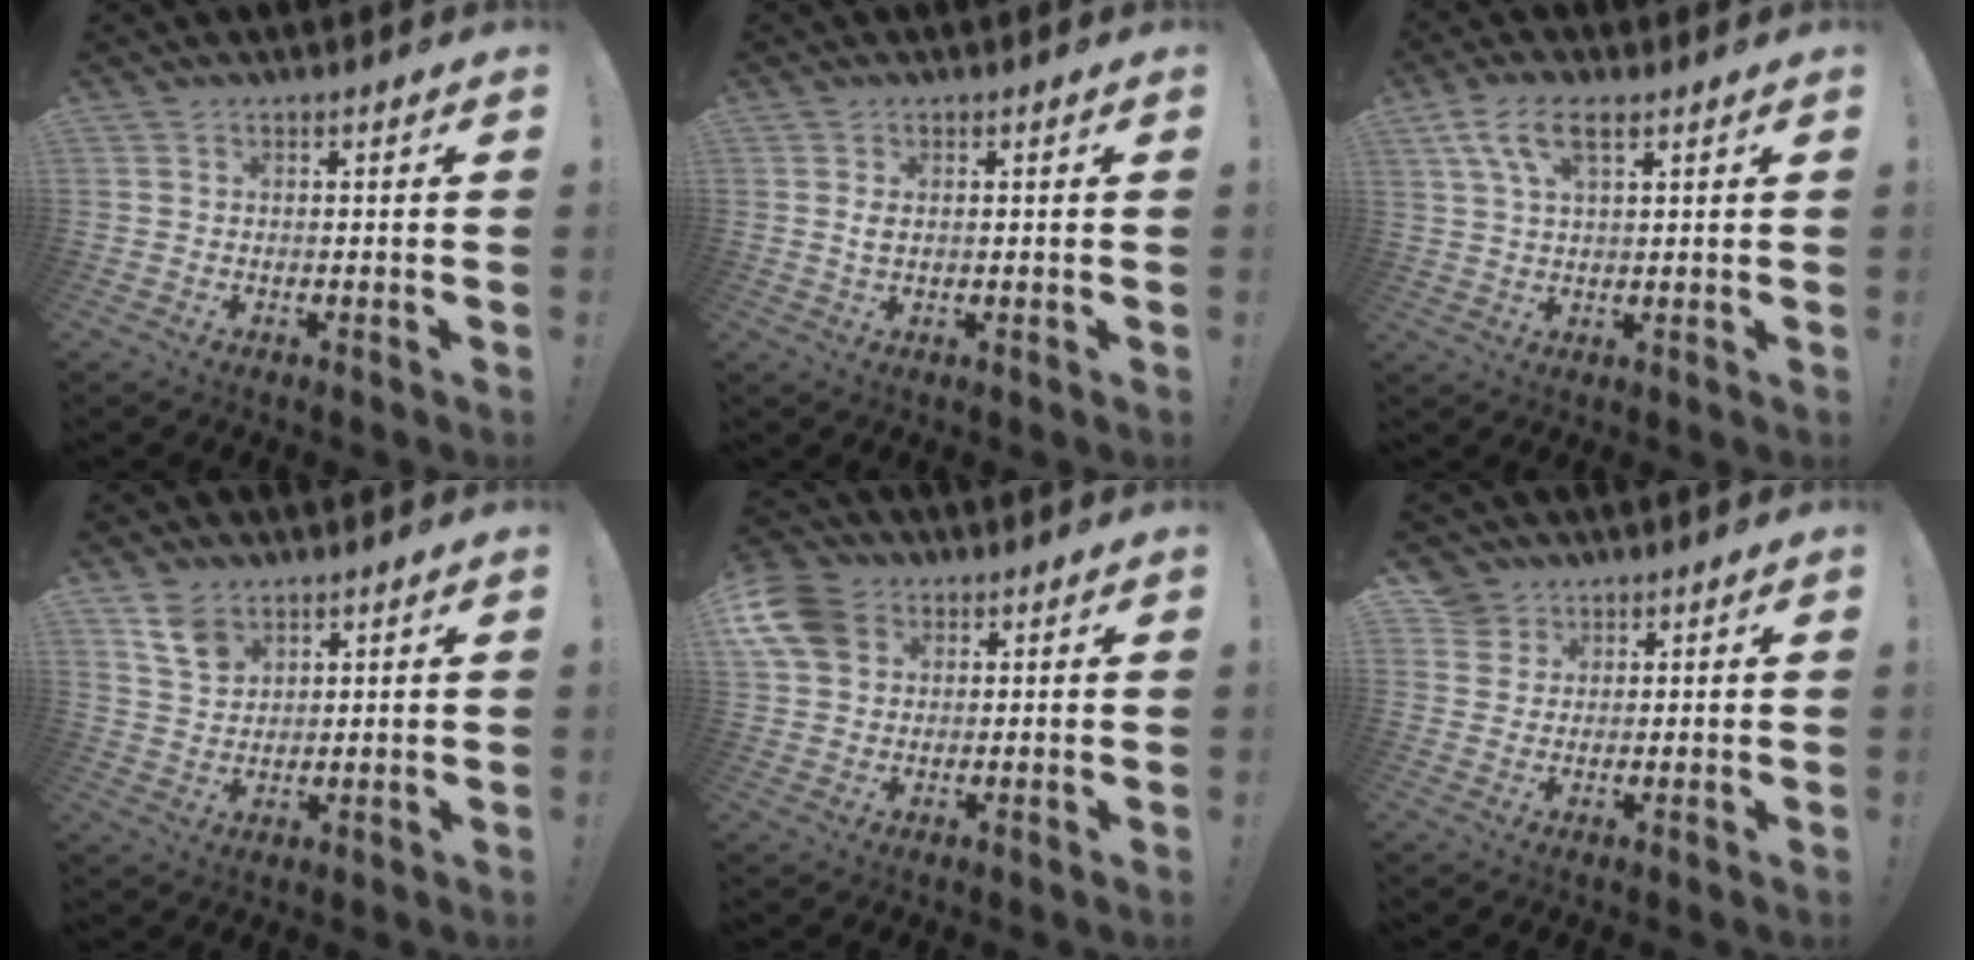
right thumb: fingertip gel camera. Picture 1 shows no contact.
{"total": 1.8, "force": [0.3, 0.8, 1.6], "torque": [-0.027, 0.000, 0.003]}
{"total": 8.1, "force": [4.1, 3.2, 6.3], "torque": [-0.120, 0.003, 0.079]}
{"total": 7.9, "force": [5.1, 5.1, 3.2], "torque": [-0.050, -0.027, 0.101]}
{"total": 10.7, "force": [3.9, 8.4, 5.4], "torque": [-0.113, -0.012, 0.078]}
{"total": 4.5, "force": [2.8, 3.5, 0.3], "torque": [0.000, -0.018, 0.053]}